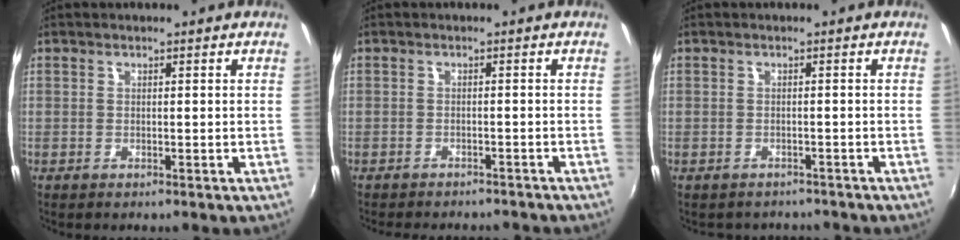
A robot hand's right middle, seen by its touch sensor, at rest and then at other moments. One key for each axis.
{"total": 6.2, "fx": -5.5, "fy": 2.2, "fz": 1.9, "tx": -0.049, "ty": -0.007, "tz": -0.075}
{"total": 3.5, "fx": -3.1, "fy": 1.6, "fz": 0.5, "tx": -0.013, "ty": -0.010, "tz": -0.041}